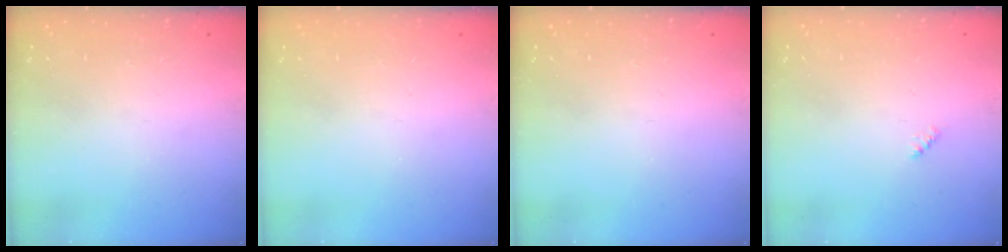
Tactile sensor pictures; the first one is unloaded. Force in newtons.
{"total": 0.0}
{"total": 0.0}
{"total": 2.4, "press": 2.4, "slide": 0.5}